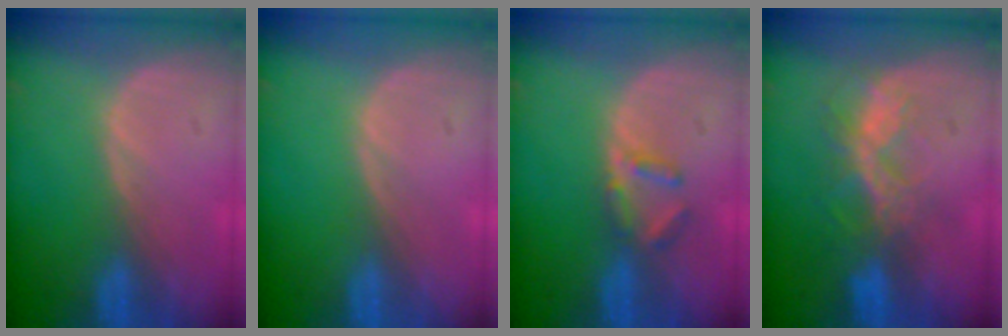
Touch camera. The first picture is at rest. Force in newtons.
{"total": 0.0}
{"total": 3.0, "press": 3.0, "slide": 0.4}
{"total": 6.6, "press": 5.7, "slide": 3.2}